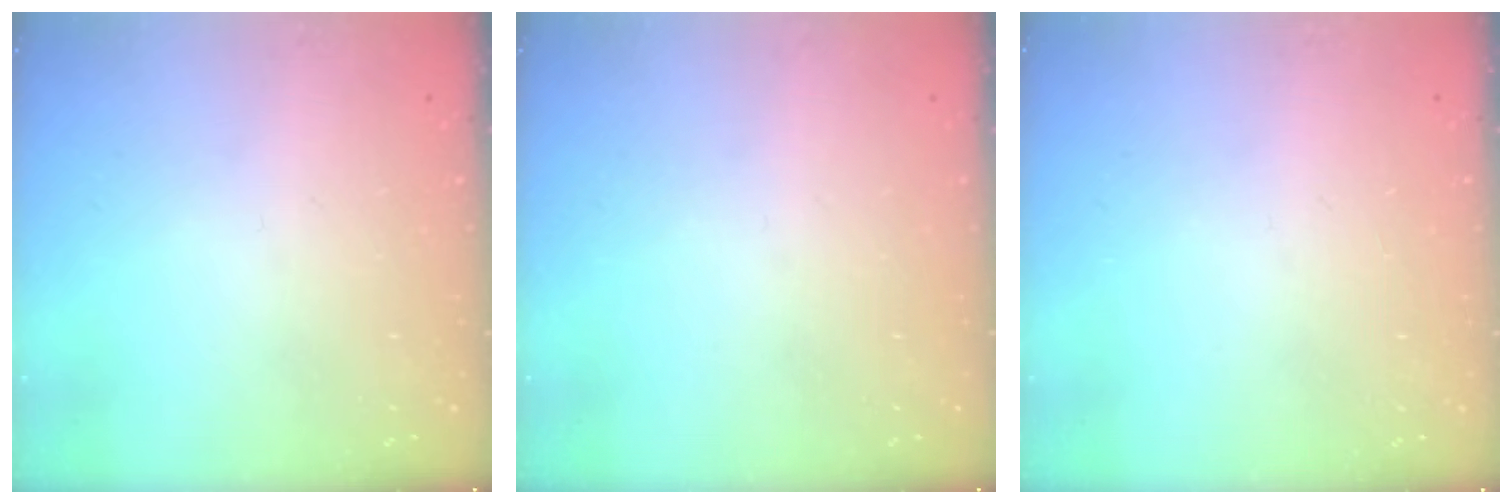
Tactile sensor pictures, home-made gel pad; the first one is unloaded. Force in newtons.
{"total": 0.0}
{"total": 0.0}